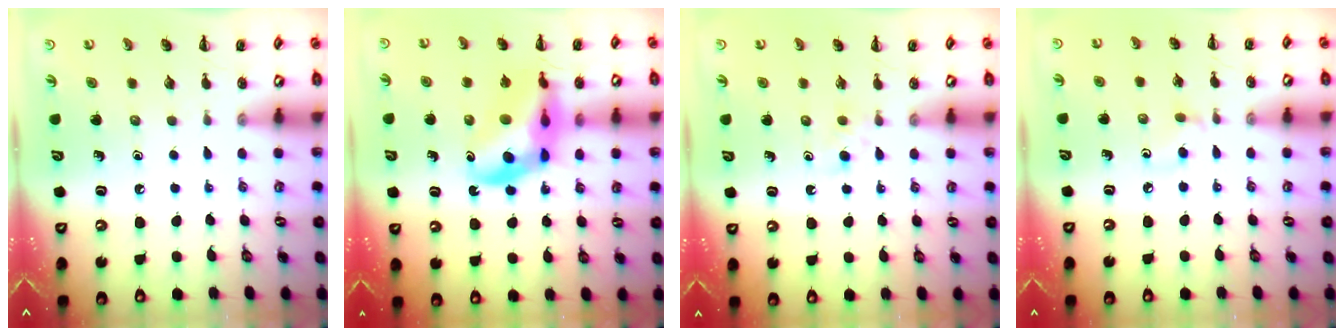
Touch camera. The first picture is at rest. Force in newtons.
{"total": 13.1, "press": 12.6, "slide": 3.5}
{"total": 2.6, "press": 2.3, "slide": 1.2}
{"total": 4.4, "press": 4.0, "slide": 1.8}